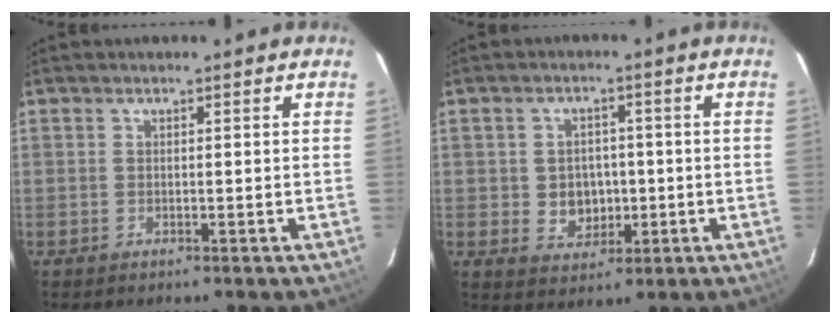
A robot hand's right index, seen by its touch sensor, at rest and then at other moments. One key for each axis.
{"total": 5.8, "fx": -0.6, "fy": 5.2, "fz": 2.6, "tx": -0.053, "ty": 0.006, "tz": 0.004}